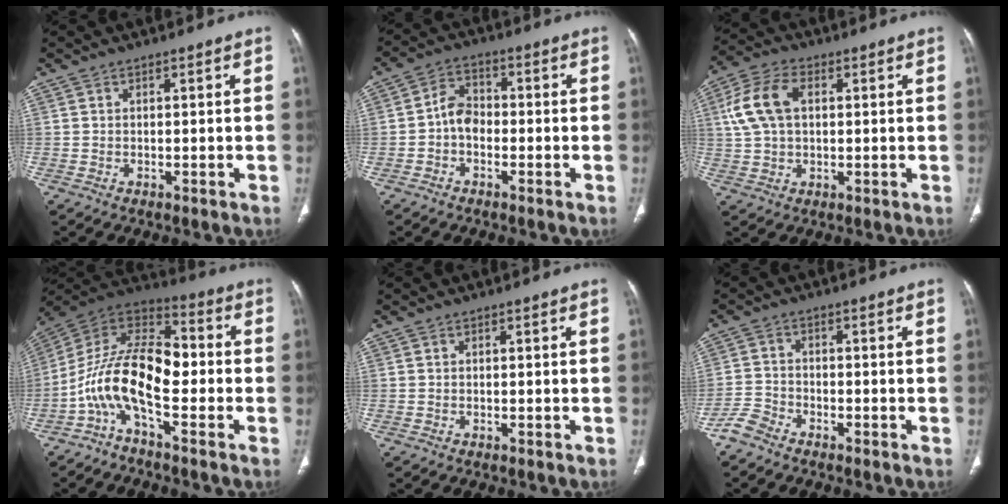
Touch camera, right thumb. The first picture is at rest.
{"total": 5.2, "force": [-1.3, 3.8, 3.3], "torque": [-0.042, 0.020, -0.035]}
{"total": 10.1, "force": [2.2, 6.3, 7.5], "torque": [-0.156, 0.020, 0.040]}
{"total": 14.4, "force": [-4.3, 6.3, 12.2], "torque": [-0.212, 0.077, -0.091]}
{"total": 0.0}
{"total": 3.3, "force": [-3.0, 1.2, 0.7], "torque": [-0.013, 0.004, -0.067]}